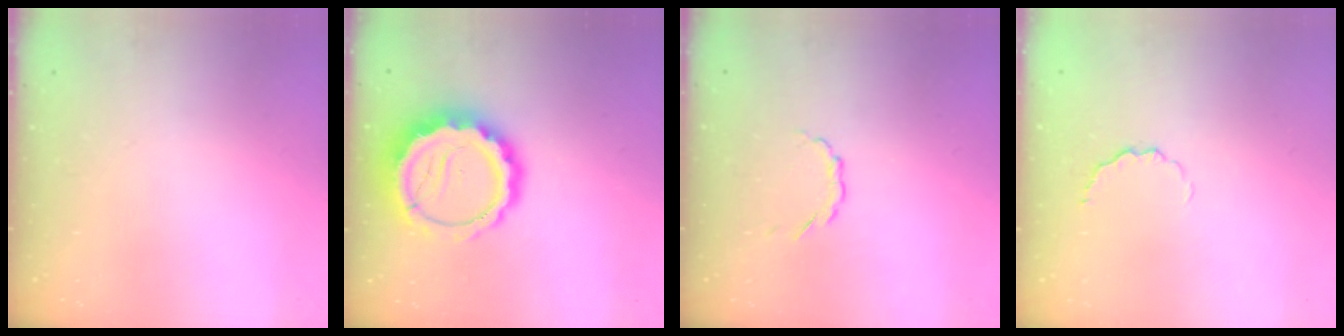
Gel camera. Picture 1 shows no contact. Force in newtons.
{"total": 13.4, "press": 13.0, "slide": 3.1}
{"total": 2.7, "press": 2.5, "slide": 1.0}
{"total": 3.7, "press": 3.5, "slide": 1.1}